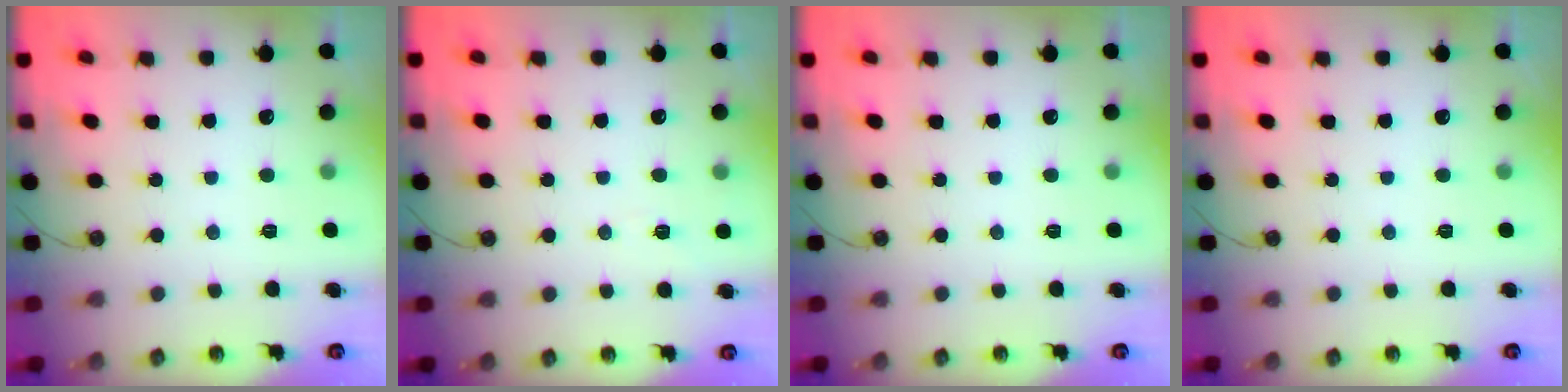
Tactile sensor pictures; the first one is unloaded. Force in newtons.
{"total": 3.7, "press": 3.3, "slide": 1.7}
{"total": 0.0}
{"total": 0.0}